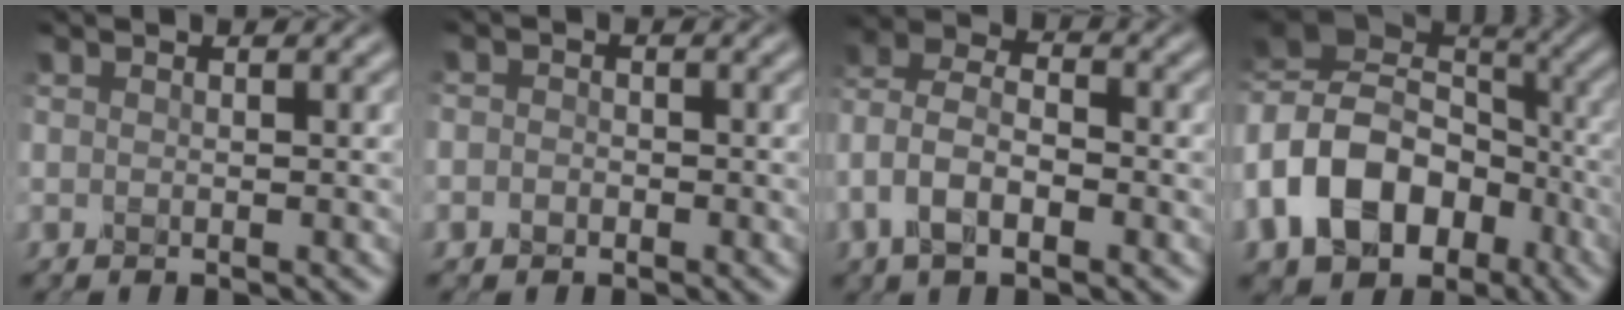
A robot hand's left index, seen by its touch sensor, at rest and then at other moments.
{"total": 1.1, "force": [-0.5, 1.0, 0.2], "torque": [0.000, 0.005, -0.014]}
{"total": 5.9, "force": [-1.7, 3.5, 4.4], "torque": [-0.092, 0.012, -0.044]}
{"total": 12.9, "force": [-3.8, 9.6, 7.8], "torque": [-0.159, -0.002, -0.076]}